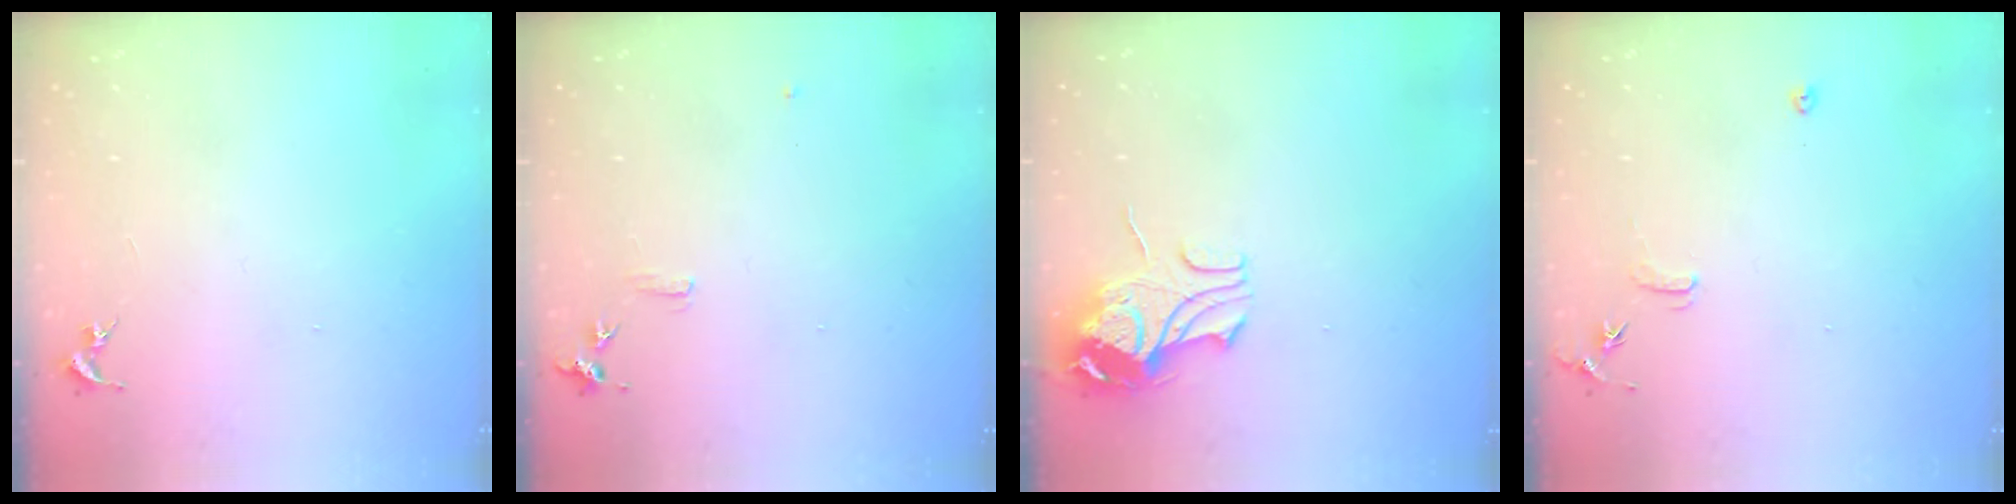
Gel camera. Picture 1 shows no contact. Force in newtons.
{"total": 5.6, "press": 5.5, "slide": 0.7}
{"total": 9.6, "press": 9.5, "slide": 1.1}
{"total": 6.9, "press": 6.9, "slide": 0.7}